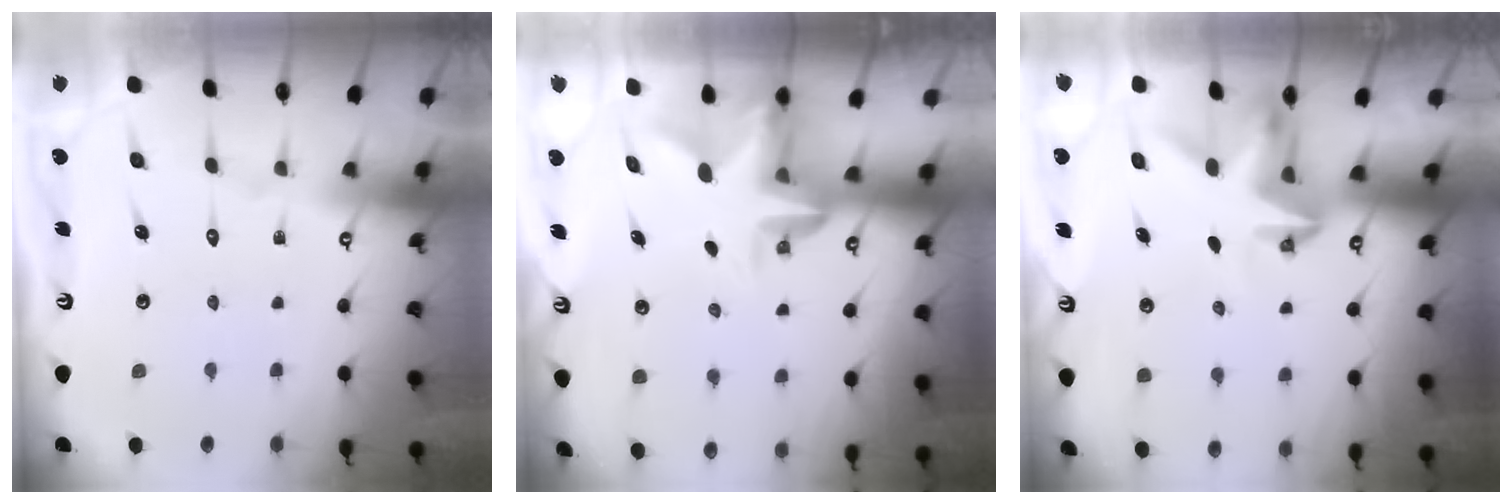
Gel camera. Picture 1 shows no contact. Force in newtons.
{"total": 4.6, "press": 4.6, "slide": 0.6}
{"total": 3.5, "press": 3.5, "slide": 0.2}